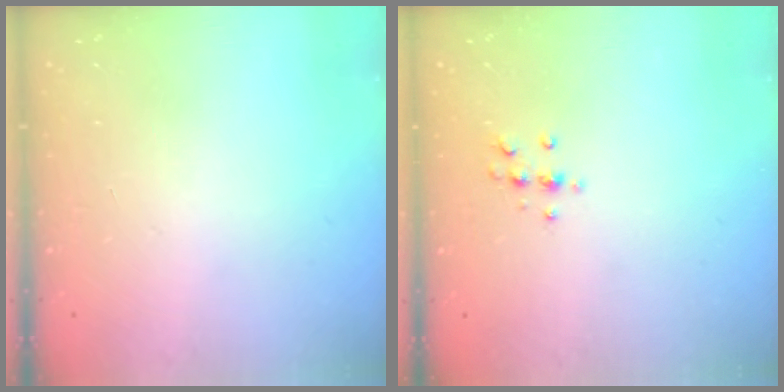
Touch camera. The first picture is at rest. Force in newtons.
{"total": 4.9, "press": 4.8, "slide": 1.2}